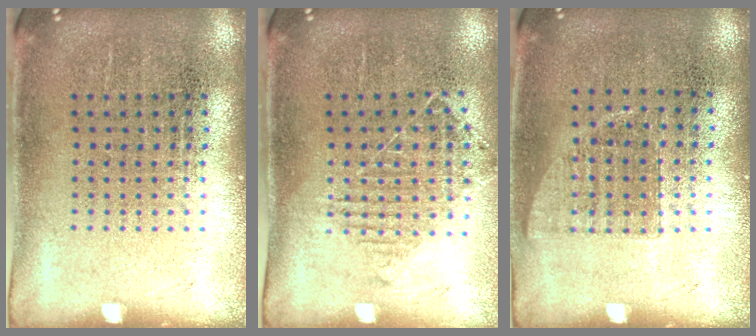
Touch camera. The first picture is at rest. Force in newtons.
{"total": 1.0, "press": 1.0, "slide": 0.2}
{"total": 0.7, "press": 0.6, "slide": 0.2}